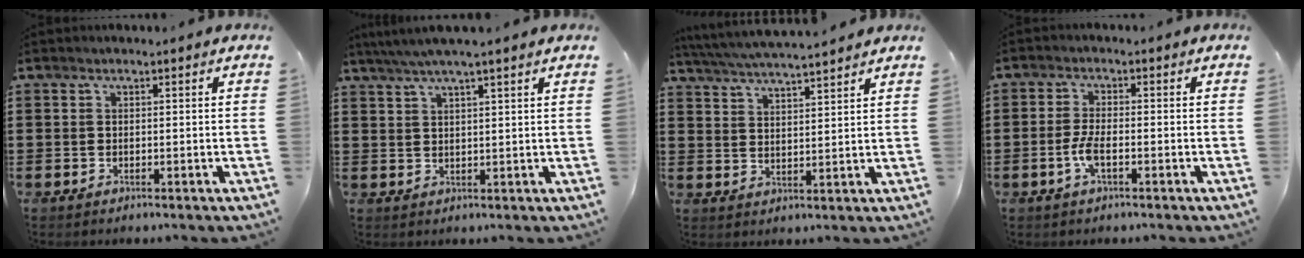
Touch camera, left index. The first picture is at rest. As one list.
[{"total": 3.8, "force": [3.0, -0.2, 2.4], "torque": [-0.053, -0.001, 0.054]}, {"total": 4.7, "force": [4.5, -0.2, 1.2], "torque": [-0.042, -0.026, 0.078]}, {"total": 3.7, "force": [-1.3, 1.0, 3.3], "torque": [-0.086, -0.006, -0.031]}]